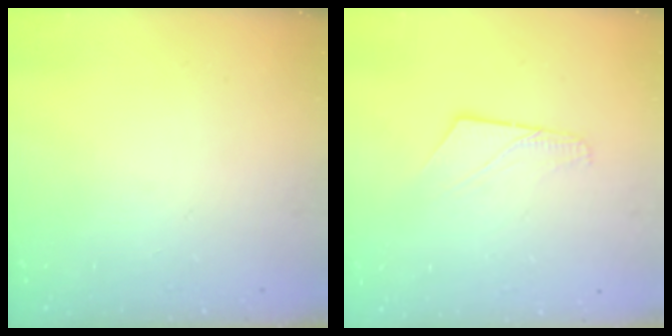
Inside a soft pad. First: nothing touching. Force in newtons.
{"total": 7.2, "press": 7.2, "slide": 0.9}